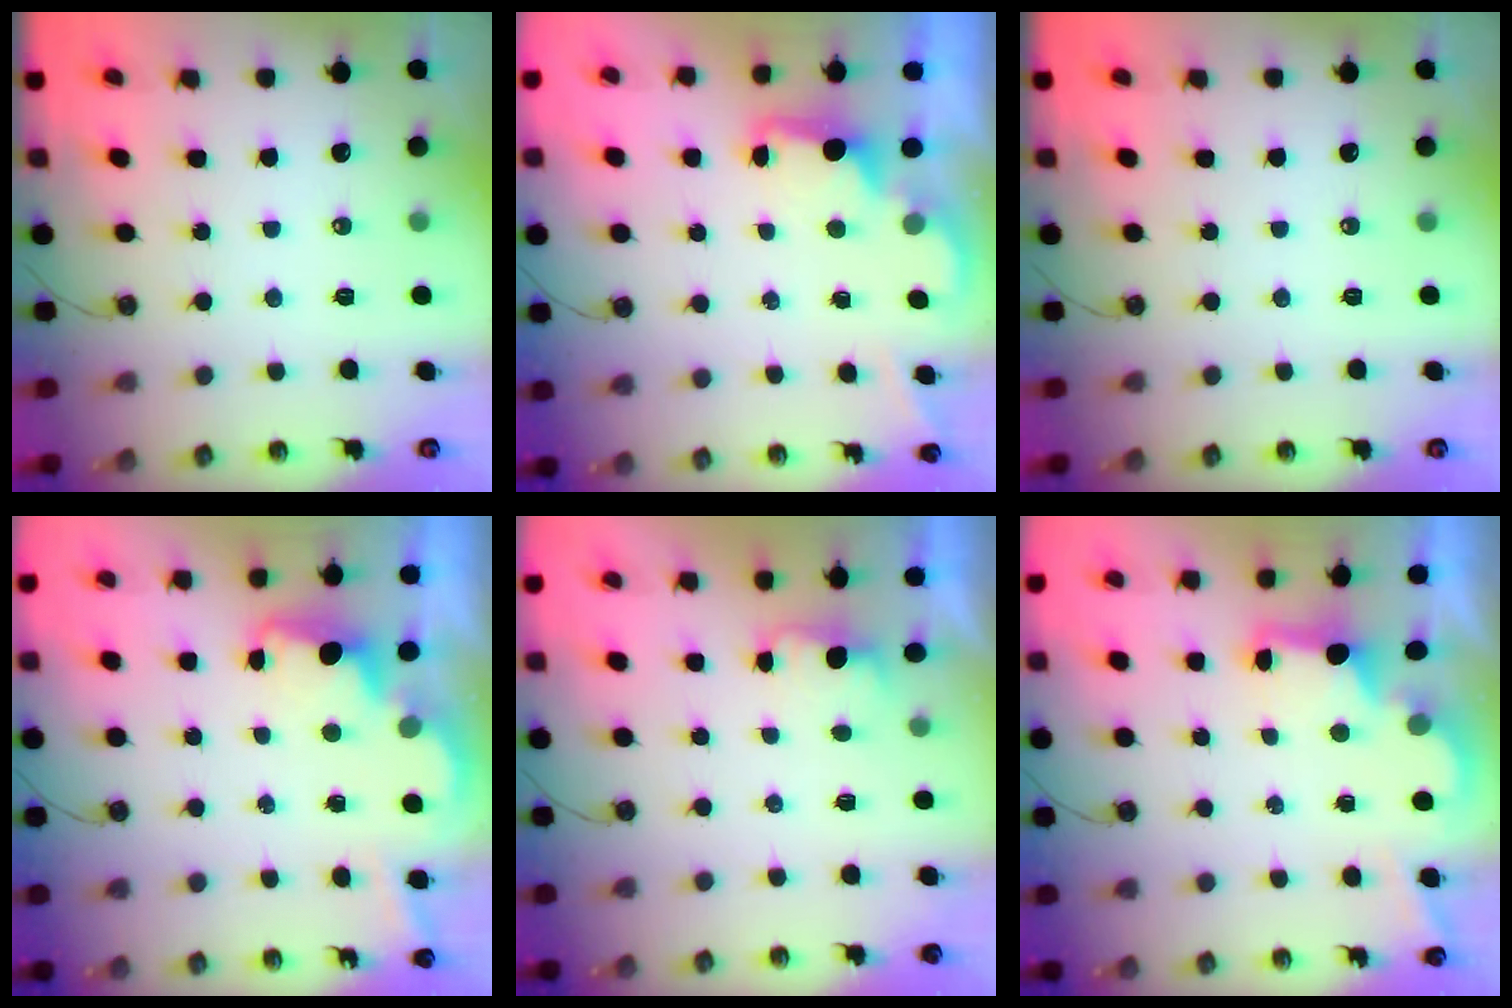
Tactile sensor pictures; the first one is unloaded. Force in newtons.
{"total": 1.5, "press": 1.4, "slide": 0.7}
{"total": 0.0}
{"total": 3.5, "press": 3.5, "slide": 0.7}
{"total": 1.4, "press": 1.2, "slide": 0.8}
{"total": 2.6, "press": 2.5, "slide": 0.7}